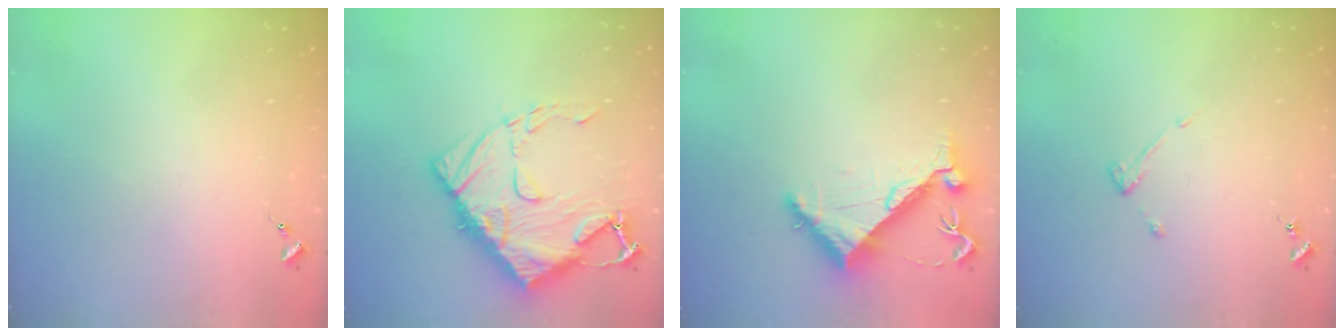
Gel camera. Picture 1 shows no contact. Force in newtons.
{"total": 18.3, "press": 18.2, "slide": 2.1}
{"total": 6.7, "press": 6.6, "slide": 0.7}
{"total": 3.0, "press": 3.0, "slide": 0.6}